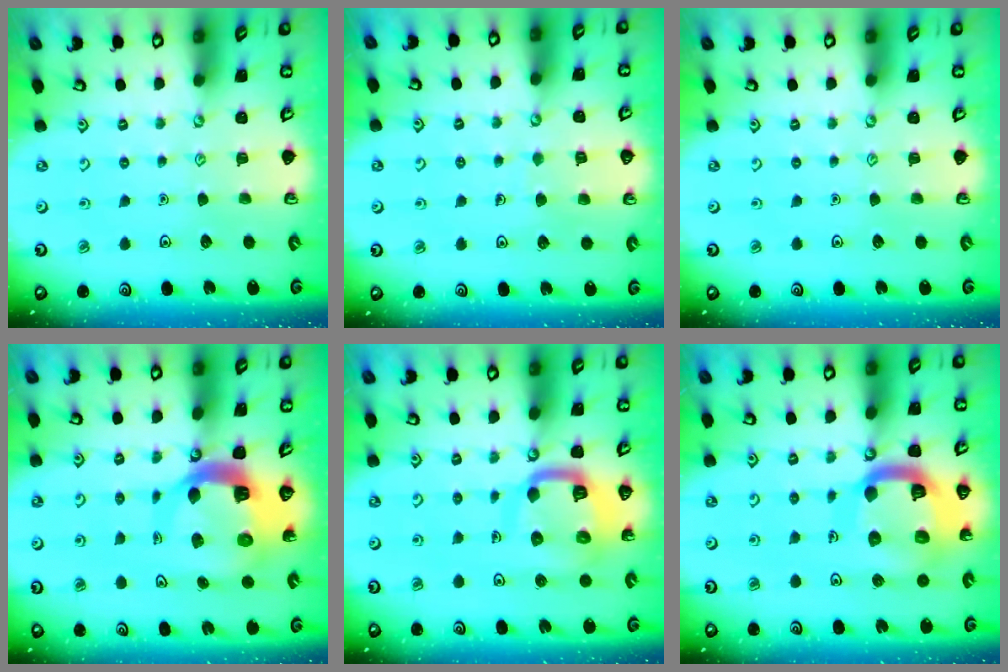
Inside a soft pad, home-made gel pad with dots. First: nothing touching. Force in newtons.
{"total": 4.0, "press": 4.0, "slide": 0.3}
{"total": 0.0}
{"total": 10.2, "press": 10.1, "slide": 1.3}
{"total": 10.8, "press": 10.8, "slide": 1.1}
{"total": 18.2, "press": 18.1, "slide": 1.8}